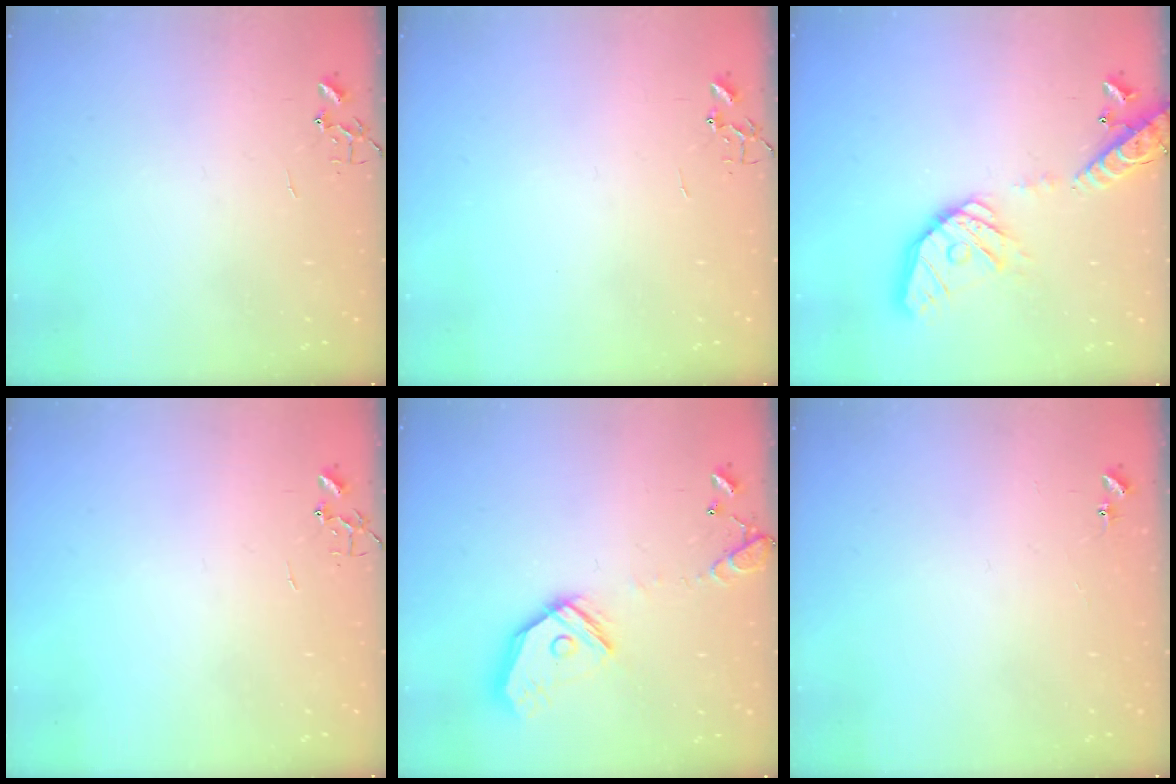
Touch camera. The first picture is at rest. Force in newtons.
{"total": 0.0}
{"total": 19.5, "press": 19.2, "slide": 3.3}
{"total": 0.0}
{"total": 16.3, "press": 16.1, "slide": 2.4}
{"total": 5.4, "press": 5.4, "slide": 0.6}